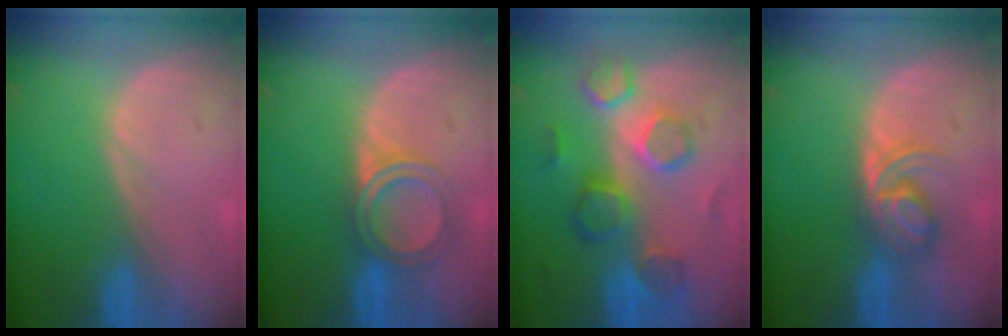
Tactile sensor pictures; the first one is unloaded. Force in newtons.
{"total": 4.9, "press": 4.7, "slide": 1.4}
{"total": 8.8, "press": 8.4, "slide": 2.6}
{"total": 5.7, "press": 5.1, "slide": 2.6}